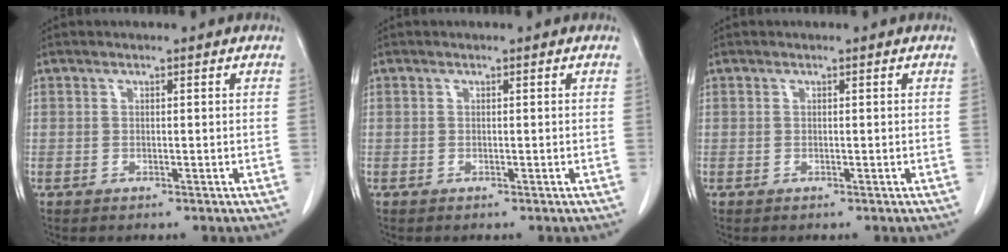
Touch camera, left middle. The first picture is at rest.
{"total": 0.0}
{"total": 0.0}